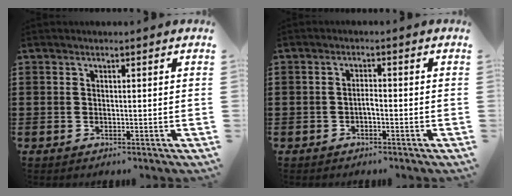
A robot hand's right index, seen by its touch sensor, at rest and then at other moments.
{"total": 1.3, "force": [-0.7, 0.4, 1.1], "torque": [-0.024, 0.000, -0.014]}